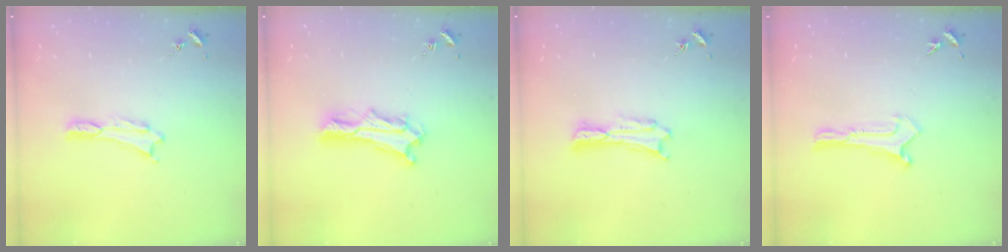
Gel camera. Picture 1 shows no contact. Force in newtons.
{"total": 5.2, "press": 5.2, "slide": 0.6}
{"total": 0.6, "press": 0.6, "slide": 0.2}
{"total": 0.0}